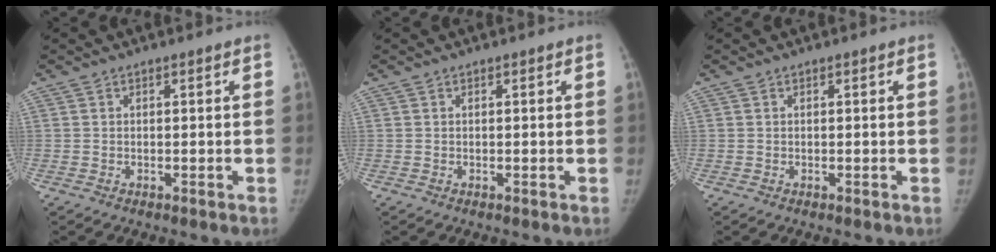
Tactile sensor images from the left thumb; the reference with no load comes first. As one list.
[{"total": 0.0}, {"total": 0.0}]